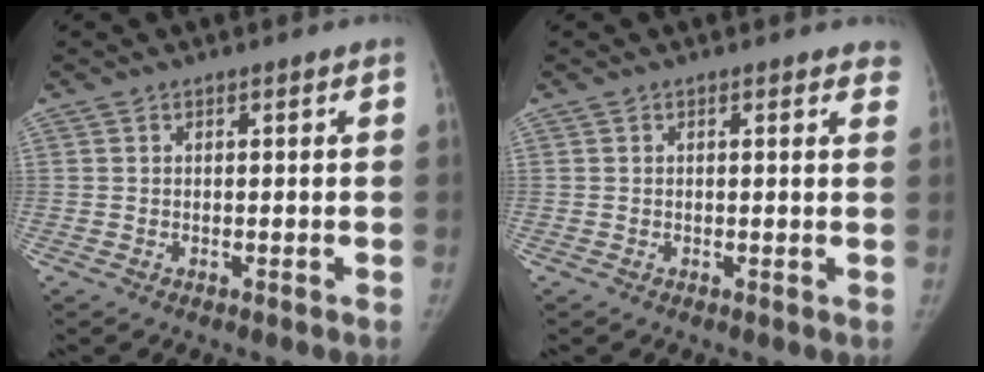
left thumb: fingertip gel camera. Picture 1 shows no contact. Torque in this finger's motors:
{"motor_torque": [0.24, -0.08, 0.31, -0.37, 0.10]}